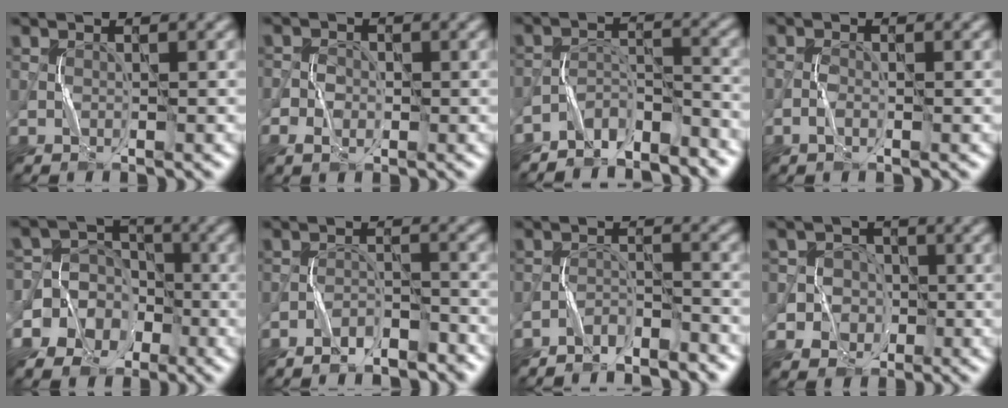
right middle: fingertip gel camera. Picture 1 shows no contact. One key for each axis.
{"total": 2.3, "fx": -0.8, "fy": 1.8, "fz": 1.2, "tx": -0.013, "ty": 0.001, "tz": -0.017}
{"total": 5.4, "fx": -4.9, "fy": 1.8, "fz": 1.5, "tx": -0.018, "ty": -0.005, "tz": -0.092}
{"total": 0.8, "fx": -0.4, "fy": 0.3, "fz": 0.7, "tx": -0.014, "ty": 0.002, "tz": -0.010}
{"total": 9.6, "fx": -3.8, "fy": 8.5, "fz": 2.3, "tx": -0.061, "ty": 0.011, "tz": -0.091}
{"total": 3.6, "fx": -3.1, "fy": 1.3, "fz": 1.4, "tx": -0.024, "ty": 0.002, "tz": -0.056}
{"total": 3.2, "fx": -3.0, "fy": 0.6, "fz": 0.6, "tx": -0.011, "ty": 0.003, "tz": -0.061}
{"total": 4.9, "fx": -1.5, "fy": 4.7, "fz": 0.4, "tx": 0.005, "ty": 0.010, "tz": -0.047}